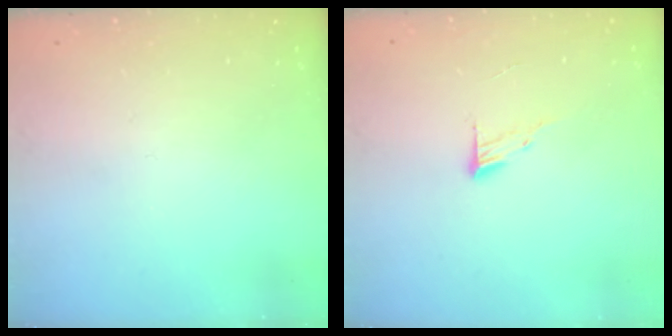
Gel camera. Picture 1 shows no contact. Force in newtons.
{"total": 4.6, "press": 4.5, "slide": 0.5}